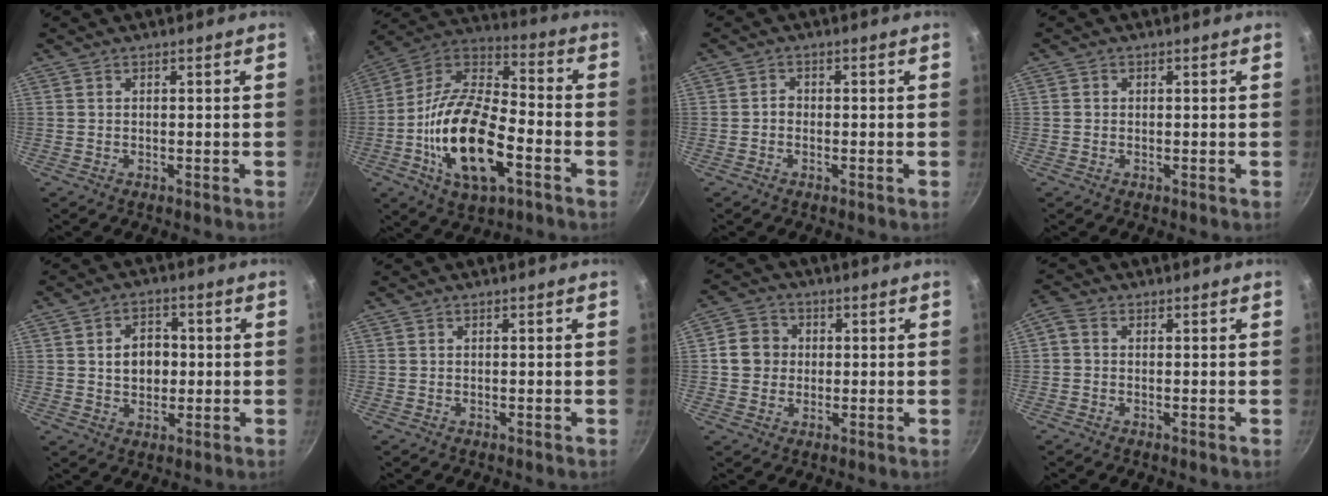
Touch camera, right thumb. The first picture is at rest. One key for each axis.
{"total": 21.6, "fx": -6.6, "fy": 10.1, "fz": 17.9, "tx": -0.331, "ty": 0.033, "tz": -0.137}
{"total": 1.4, "fx": -0.4, "fy": 1.2, "fz": 0.7, "tx": -0.008, "ty": 0.008, "tz": -0.008}
{"total": 0.8, "fx": 0.0, "fy": 0.8, "fz": 0.2, "tx": -0.001, "ty": 0.002, "tz": -0.002}
{"total": 7.4, "fx": 0.6, "fy": 5.6, "fz": 4.7, "tx": -0.050, "ty": 0.008, "tz": 0.008}
{"total": 0.0}
{"total": 6.6, "fx": 0.6, "fy": 6.0, "fz": 2.6, "tx": -0.018, "ty": 0.008, "tz": -0.003}
{"total": 2.5, "fx": 0.0, "fy": 2.0, "fz": 1.6, "tx": -0.038, "ty": 0.012, "tz": -0.011}